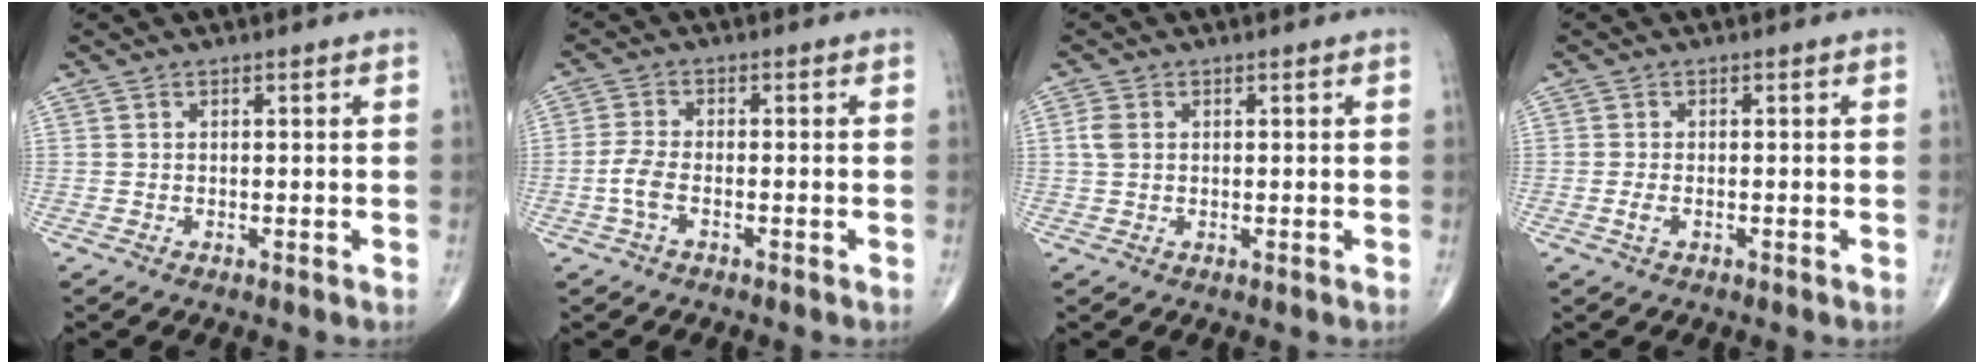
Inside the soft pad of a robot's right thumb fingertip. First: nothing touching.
{"total": 3.6, "force": [-1.3, 1.7, 2.8], "torque": [-0.068, 0.012, -0.029]}
{"total": 2.3, "force": [0.4, 1.6, 1.6], "torque": [-0.042, 0.006, 0.008]}
{"total": 1.3, "force": [-0.5, 0.7, 1.0], "torque": [-0.025, 0.000, -0.011]}